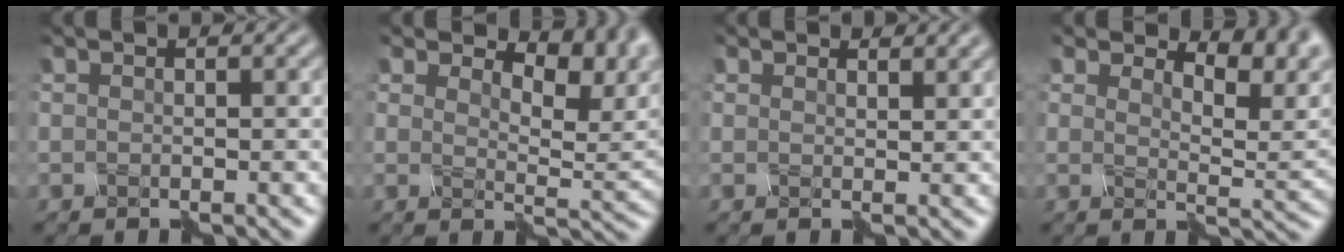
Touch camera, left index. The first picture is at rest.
{"total": 9.1, "force": [5.6, 3.8, 6.0], "torque": [-0.084, 0.009, 0.085]}
{"total": 1.6, "force": [1.5, 0.5, 0.4], "torque": [-0.013, -0.001, 0.025]}
{"total": 6.1, "force": [4.4, 2.2, 3.6], "torque": [-0.053, 0.004, 0.067]}